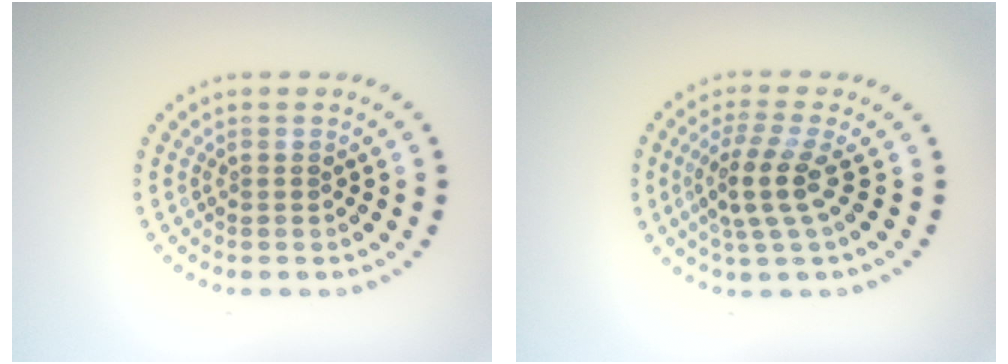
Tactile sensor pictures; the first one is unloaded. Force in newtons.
{"total": 3.5, "press": 2.9, "slide": 2.1}